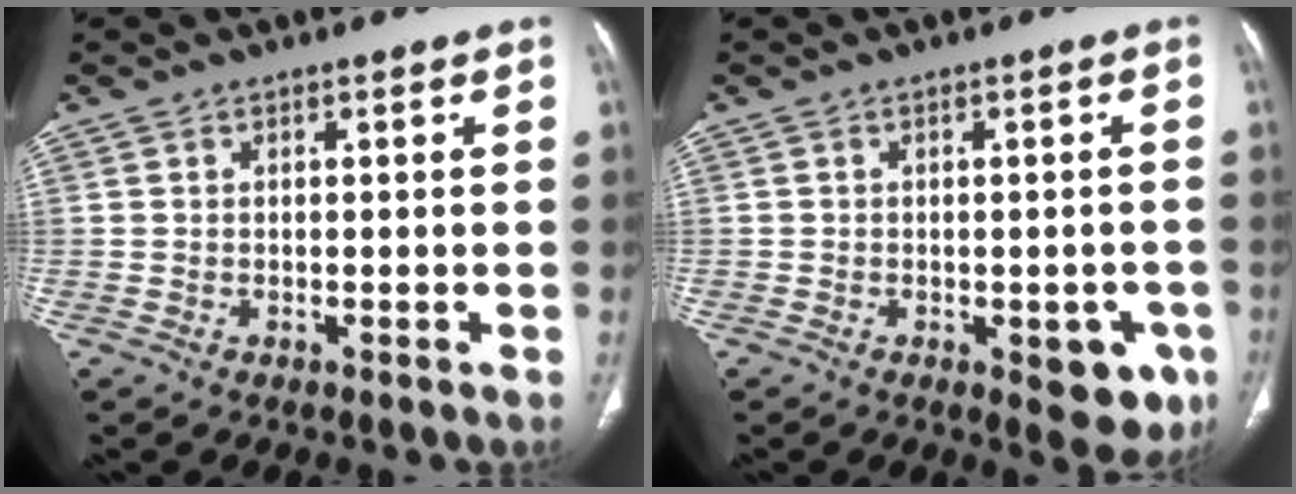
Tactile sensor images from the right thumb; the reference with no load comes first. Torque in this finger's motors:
{"motor_torque": [0.88, 0.71, 0.08, -0.40, 0.13]}